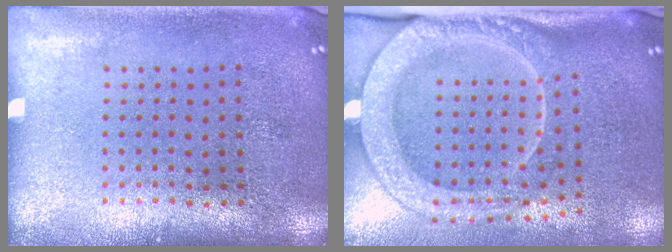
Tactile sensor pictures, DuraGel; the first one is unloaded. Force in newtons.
{"total": 2.5, "press": 2.0, "slide": 1.6}